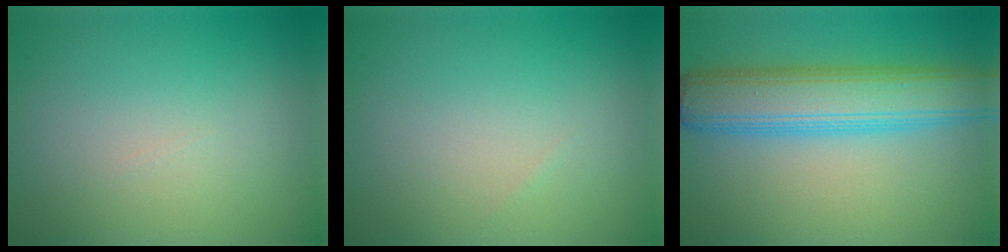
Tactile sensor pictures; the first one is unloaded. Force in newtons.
{"total": 0.0}
{"total": 7.8, "press": 7.8, "slide": 0.1}